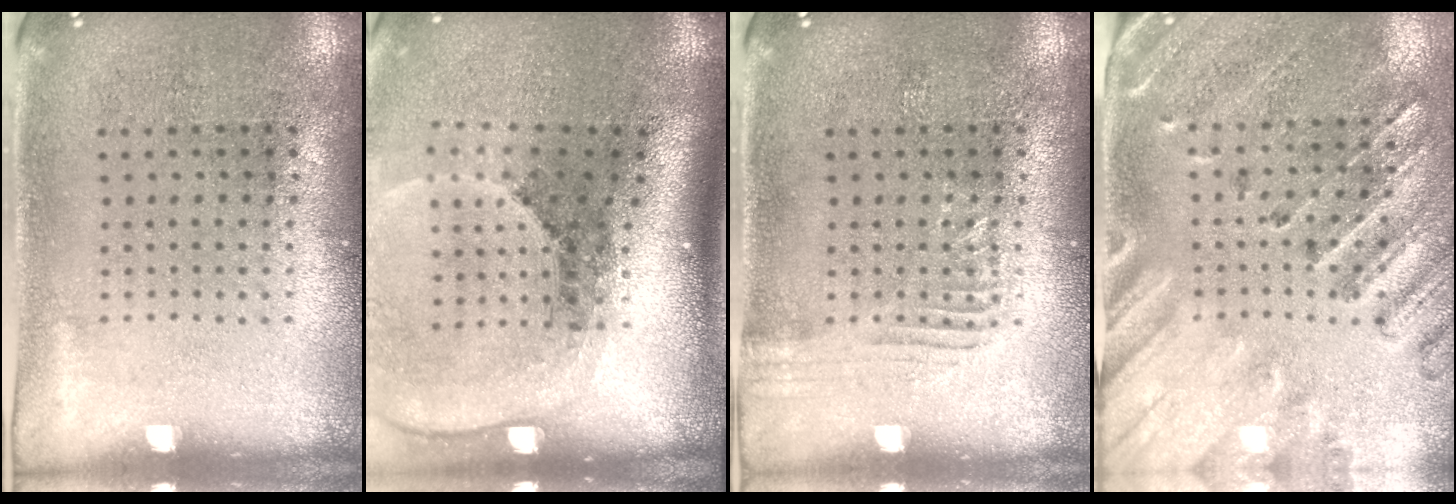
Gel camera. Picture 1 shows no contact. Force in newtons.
{"total": 2.7, "press": 1.8, "slide": 2.0}
{"total": 1.2, "press": 1.2, "slide": 0.1}
{"total": 2.6, "press": 2.2, "slide": 1.3}